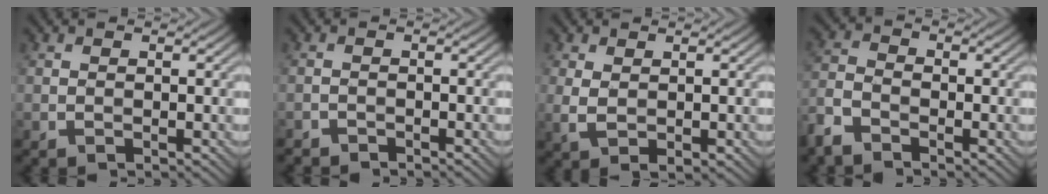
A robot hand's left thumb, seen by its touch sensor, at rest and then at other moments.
{"total": 1.3, "force": [-1.2, 0.2, 0.1], "torque": [0.001, -0.002, -0.025]}
{"total": 2.8, "force": [0.2, 1.5, 2.4], "torque": [-0.064, -0.006, 0.008]}
{"total": 4.5, "force": [-3.3, 2.2, 2.1], "torque": [-0.055, -0.004, -0.084]}